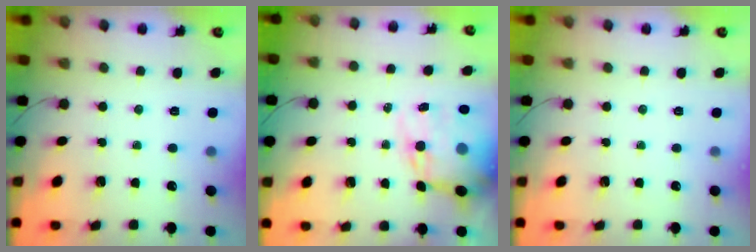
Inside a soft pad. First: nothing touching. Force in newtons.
{"total": 14.7, "press": 14.3, "slide": 3.6}
{"total": 0.0}